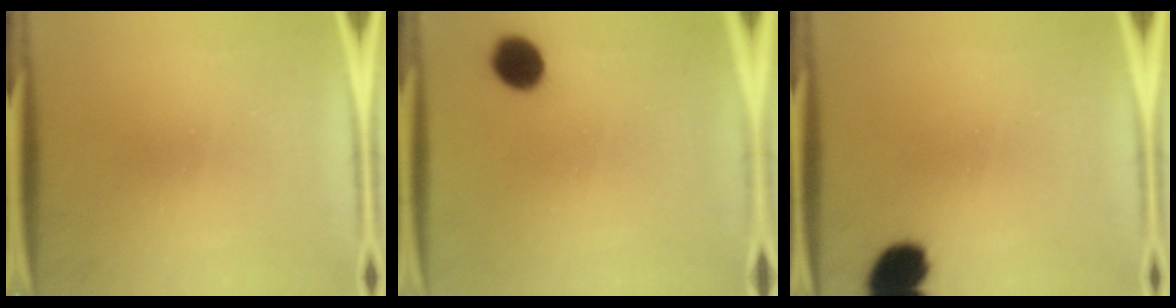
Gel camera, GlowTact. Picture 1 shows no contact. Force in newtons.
{"total": 6.7}
{"total": 8.7}